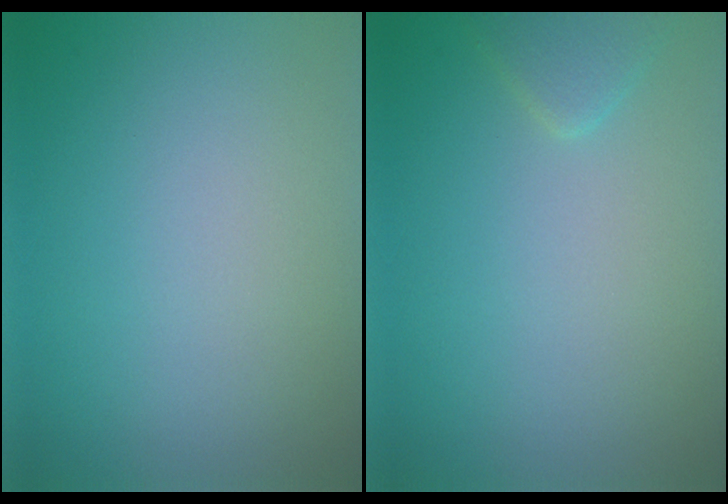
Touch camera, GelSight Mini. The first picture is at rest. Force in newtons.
{"total": 1.5, "press": 1.5, "slide": 0.2}